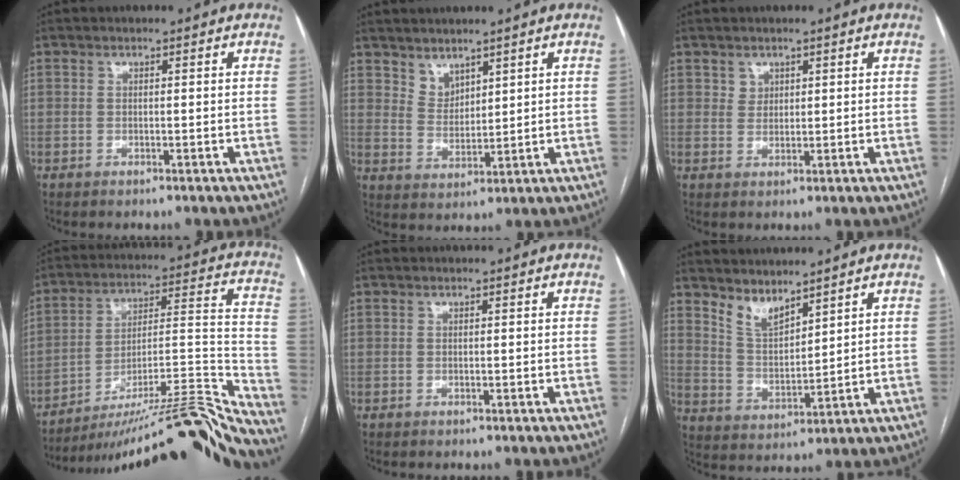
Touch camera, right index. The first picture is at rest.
{"total": 3.9, "force": [3.2, 2.1, 0.9], "torque": [-0.017, 0.001, 0.073]}
{"total": 1.9, "force": [1.1, 1.5, 0.3], "torque": [0.004, 0.001, 0.017]}
{"total": 27.6, "force": [-25.2, -0.7, 11.0], "torque": [-0.085, 0.005, -0.364]}
{"total": 0.0}
{"total": 5.6, "force": [4.9, 1.7, 2.1], "torque": [-0.047, -0.004, 0.112]}